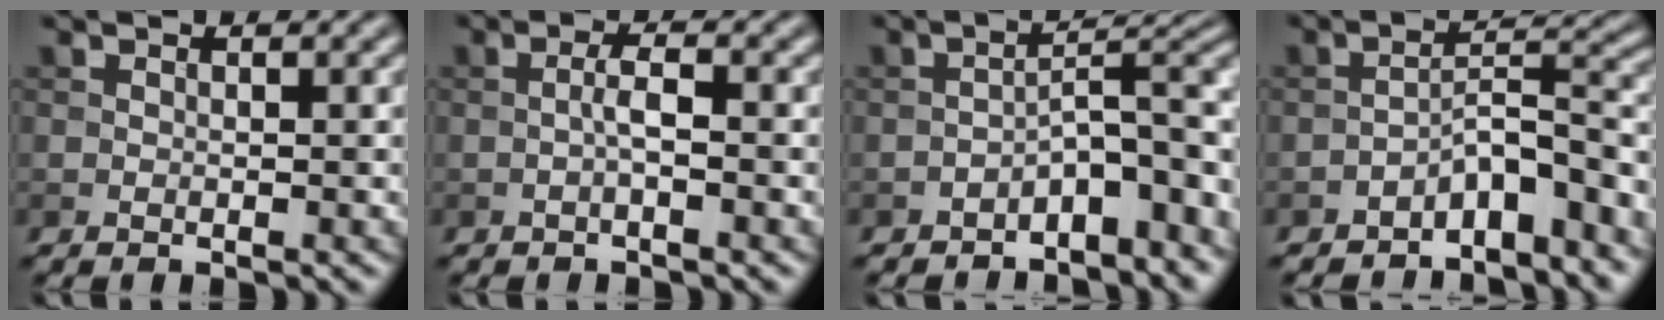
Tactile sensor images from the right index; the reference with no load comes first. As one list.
[{"total": 1.7, "force": [-0.5, 0.2, 1.6], "torque": [-0.033, 0.006, -0.012]}, {"total": 6.5, "force": [-3.6, 2.2, 4.9], "torque": [-0.061, 0.016, -0.061]}, {"total": 6.4, "force": [-4.5, 1.8, 4.1], "torque": [-0.052, 0.020, -0.076]}]